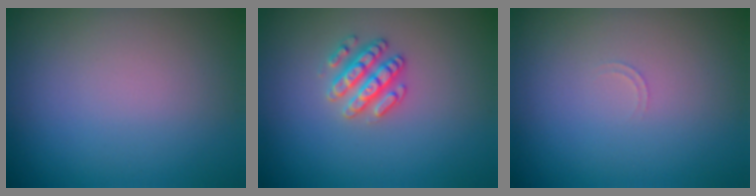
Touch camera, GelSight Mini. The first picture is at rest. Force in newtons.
{"total": 2.6, "press": 2.6, "slide": 0.3}
{"total": 0.6, "press": 0.6, "slide": 0.2}